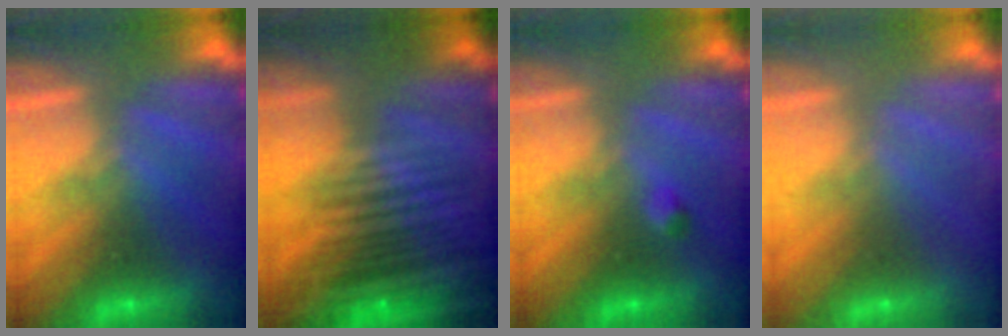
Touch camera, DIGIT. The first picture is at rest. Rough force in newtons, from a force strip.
{"total": 8.0}
{"total": 2.4}
{"total": 3.5}